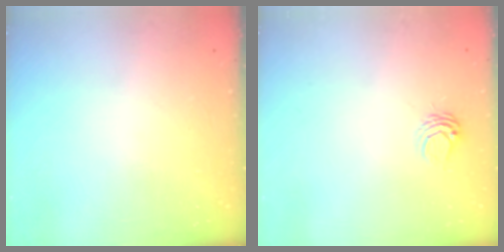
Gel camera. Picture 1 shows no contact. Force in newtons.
{"total": 5.2, "press": 5.2, "slide": 0.4}